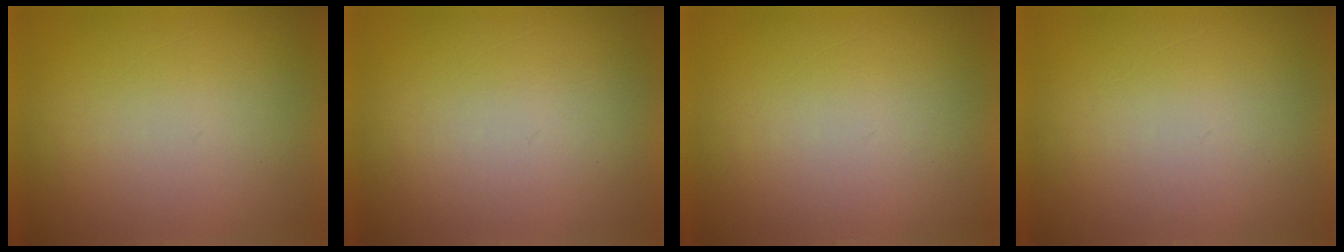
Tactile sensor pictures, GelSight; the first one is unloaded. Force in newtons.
{"total": 1.4}
{"total": 1.1}
{"total": 1.2}